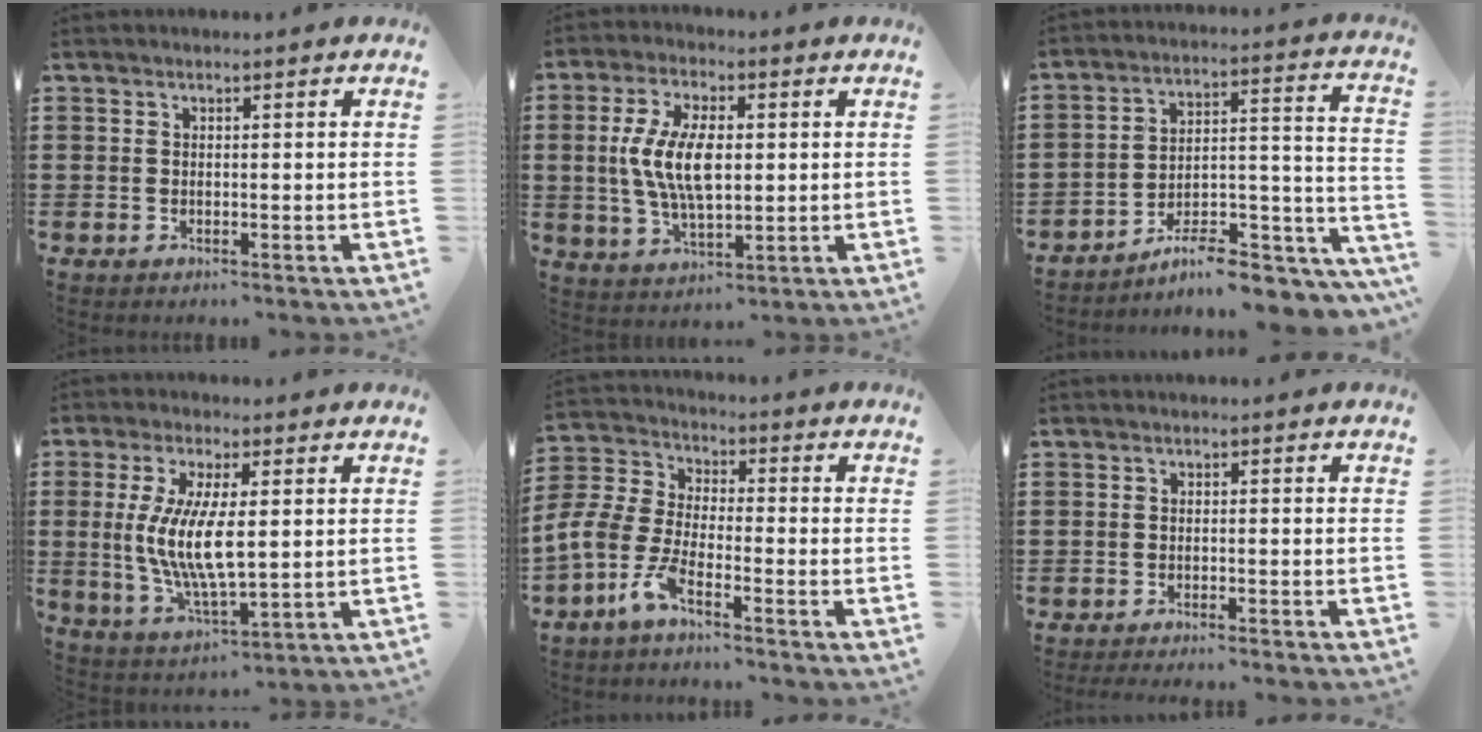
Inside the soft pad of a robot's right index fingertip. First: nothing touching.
{"total": 9.6, "force": [0.5, 4.3, 8.6], "torque": [-0.186, 0.002, 0.003]}
{"total": 8.7, "force": [-7.0, 2.5, 4.4], "torque": [-0.056, 0.015, -0.128]}
{"total": 9.1, "force": [0.7, 3.0, 8.5], "torque": [-0.182, -0.003, 0.009]}
{"total": 7.4, "force": [-5.3, 2.2, 4.6], "torque": [-0.141, -0.019, -0.114]}
{"total": 1.7, "force": [-1.6, -0.4, 0.3], "torque": [-0.005, 0.000, -0.031]}